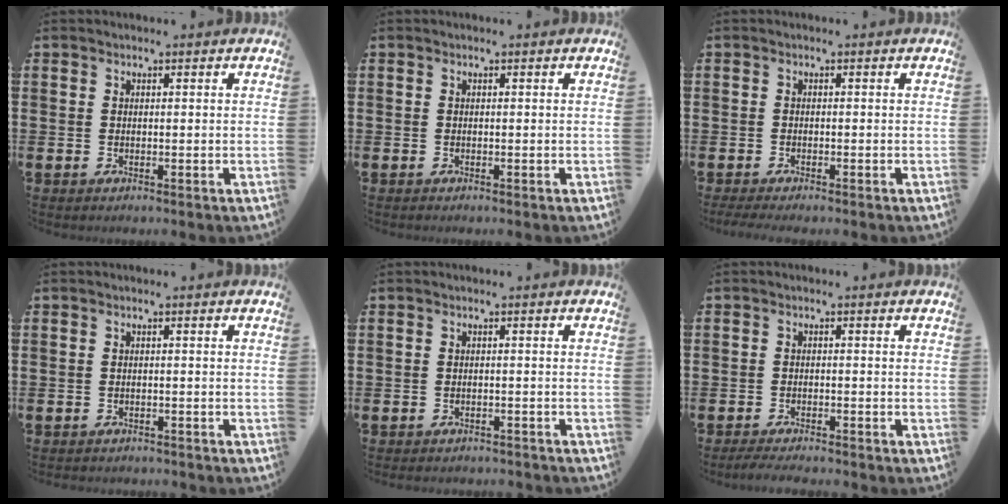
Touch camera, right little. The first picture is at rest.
{"total": 0.0}
{"total": 0.8, "force": [-0.6, 0.0, 0.5], "torque": [-0.009, -0.002, -0.013]}
{"total": 0.9, "force": [-0.9, 0.0, -0.1], "torque": [-0.002, 0.001, -0.019]}
{"total": 1.1, "force": [-1.1, 0.0, -0.1], "torque": [-0.002, 0.001, -0.023]}
{"total": 1.7, "force": [-1.6, 0.0, 0.5], "torque": [-0.009, 0.004, -0.032]}